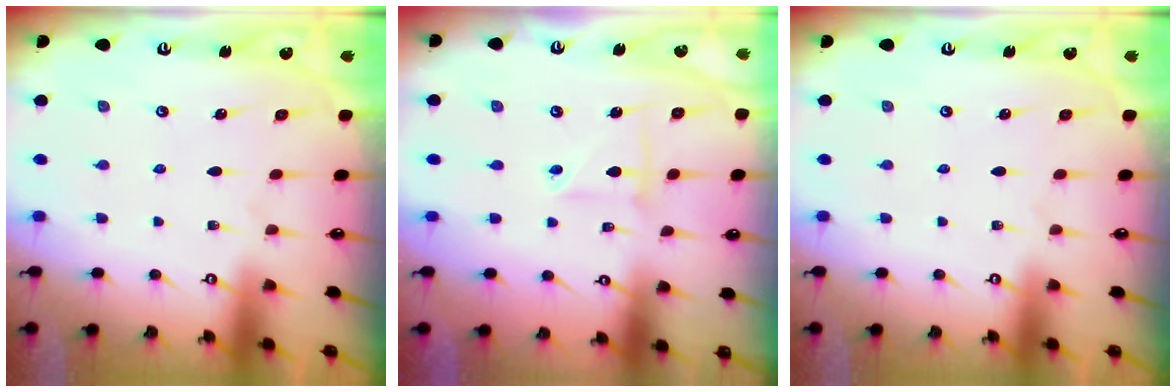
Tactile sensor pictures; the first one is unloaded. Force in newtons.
{"total": 3.1, "press": 3.0, "slide": 0.9}
{"total": 0.0}